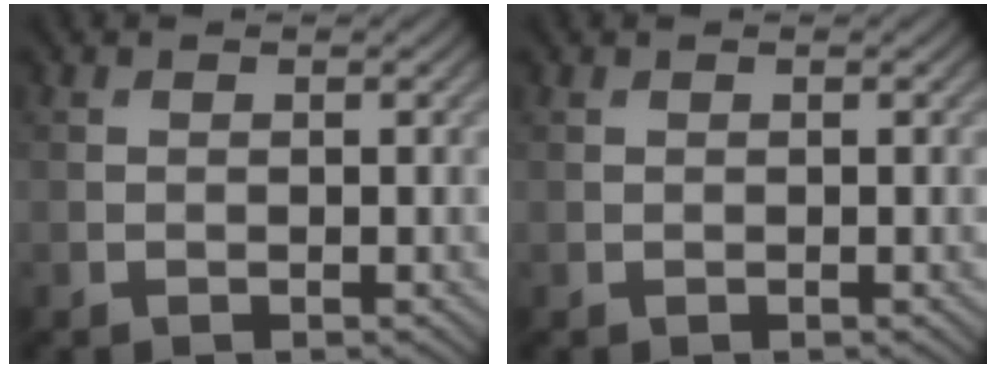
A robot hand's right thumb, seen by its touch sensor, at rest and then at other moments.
{"total": 0.0}